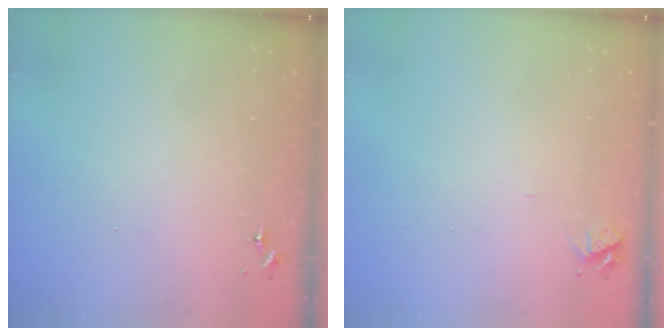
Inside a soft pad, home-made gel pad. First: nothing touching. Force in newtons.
{"total": 4.9, "press": 4.9, "slide": 0.5}